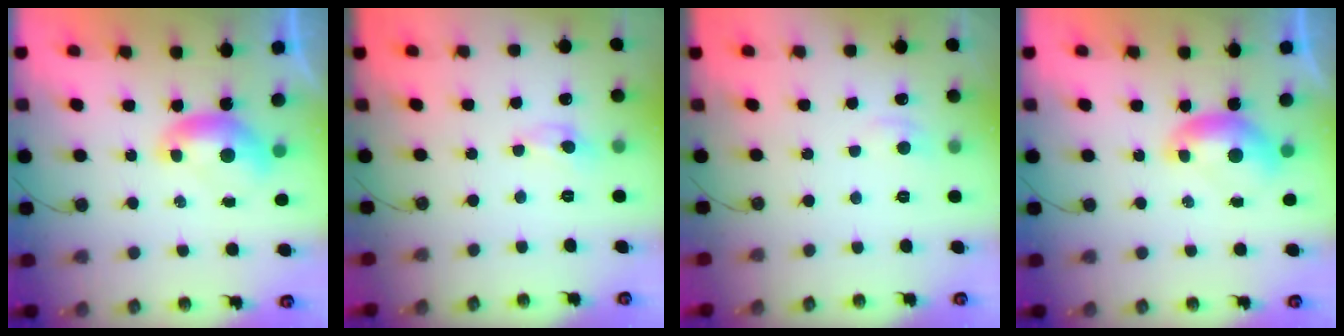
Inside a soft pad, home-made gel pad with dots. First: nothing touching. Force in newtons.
{"total": 0.0}
{"total": 0.9, "press": 0.3, "slide": 0.8}
{"total": 0.0}